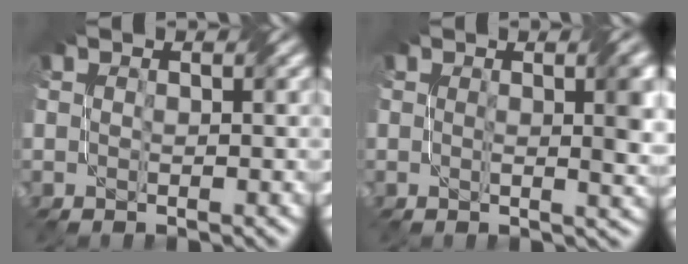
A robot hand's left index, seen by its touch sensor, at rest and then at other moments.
{"total": 4.1, "force": [0.8, 1.1, 3.9], "torque": [-0.043, 0.005, 0.012]}